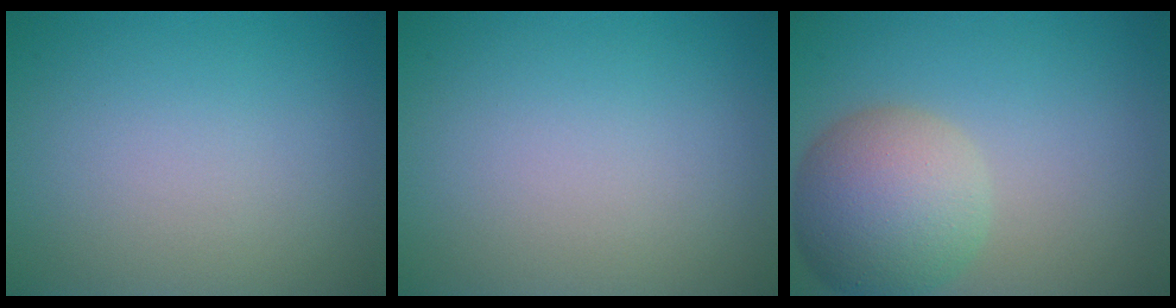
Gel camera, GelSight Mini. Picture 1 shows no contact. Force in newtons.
{"total": 0.0}
{"total": 7.3, "press": 7.3, "slide": 0.3}